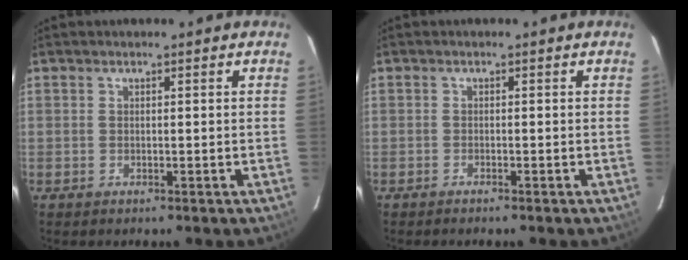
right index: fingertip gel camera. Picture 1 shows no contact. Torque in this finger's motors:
{"motor_torque": [0.04, -0.01, 0.04, 0.01]}